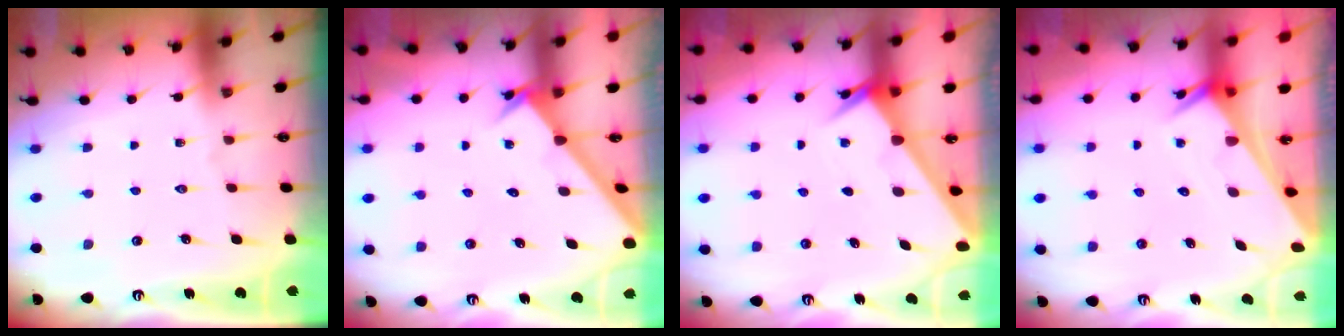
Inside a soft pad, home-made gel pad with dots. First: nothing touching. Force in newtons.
{"total": 1.8, "press": 1.8, "slide": 0.2}
{"total": 2.0, "press": 2.0, "slide": 0.1}
{"total": 3.7, "press": 3.7, "slide": 0.2}